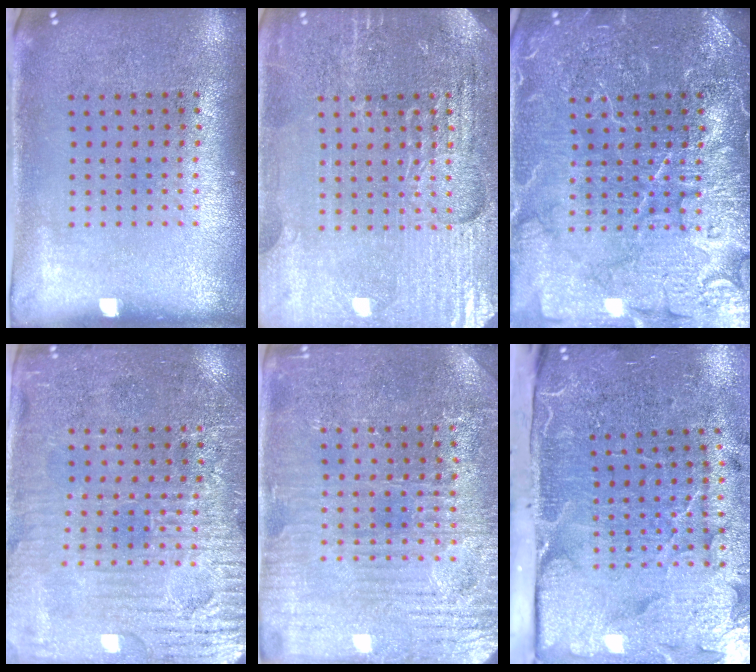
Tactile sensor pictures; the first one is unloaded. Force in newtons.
{"total": 4.3, "press": 4.2, "slide": 1.2}
{"total": 7.1, "press": 7.0, "slide": 1.0}
{"total": 3.6, "press": 3.4, "slide": 1.2}
{"total": 3.8, "press": 3.7, "slide": 0.6}
{"total": 5.2, "press": 4.1, "slide": 3.2}